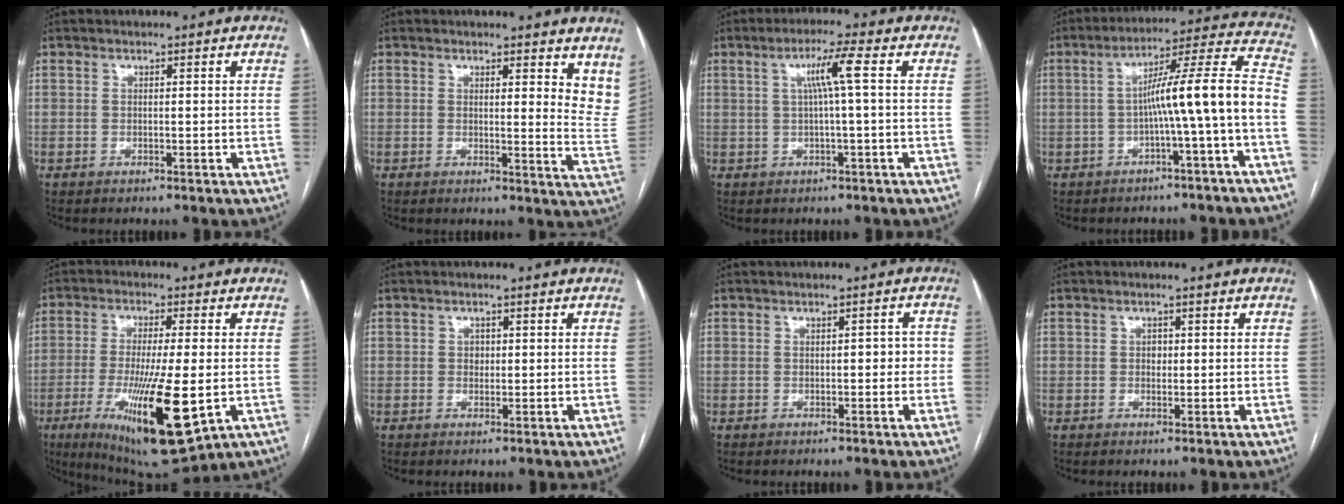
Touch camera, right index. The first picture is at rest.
{"total": 8.5, "force": [7.0, 2.2, 4.3], "torque": [-0.033, -0.037, 0.059]}
{"total": 5.2, "force": [1.0, -0.7, 5.0], "torque": [-0.091, 0.010, 0.020]}
{"total": 12.3, "force": [-2.9, -0.9, 12.0], "torque": [-0.169, 0.036, -0.045]}
{"total": 17.2, "force": [-5.0, 2.8, 16.3], "torque": [-0.283, -0.042, -0.070]}
{"total": 1.2, "force": [0.1, 1.0, 0.6], "torque": [-0.008, 0.002, 0.001]}
{"total": 2.3, "force": [-0.1, 1.3, 1.9], "torque": [-0.019, 0.016, -0.001]}
{"total": 1.1, "force": [0.1, 0.9, 0.6], "torque": [-0.008, 0.003, 0.000]}